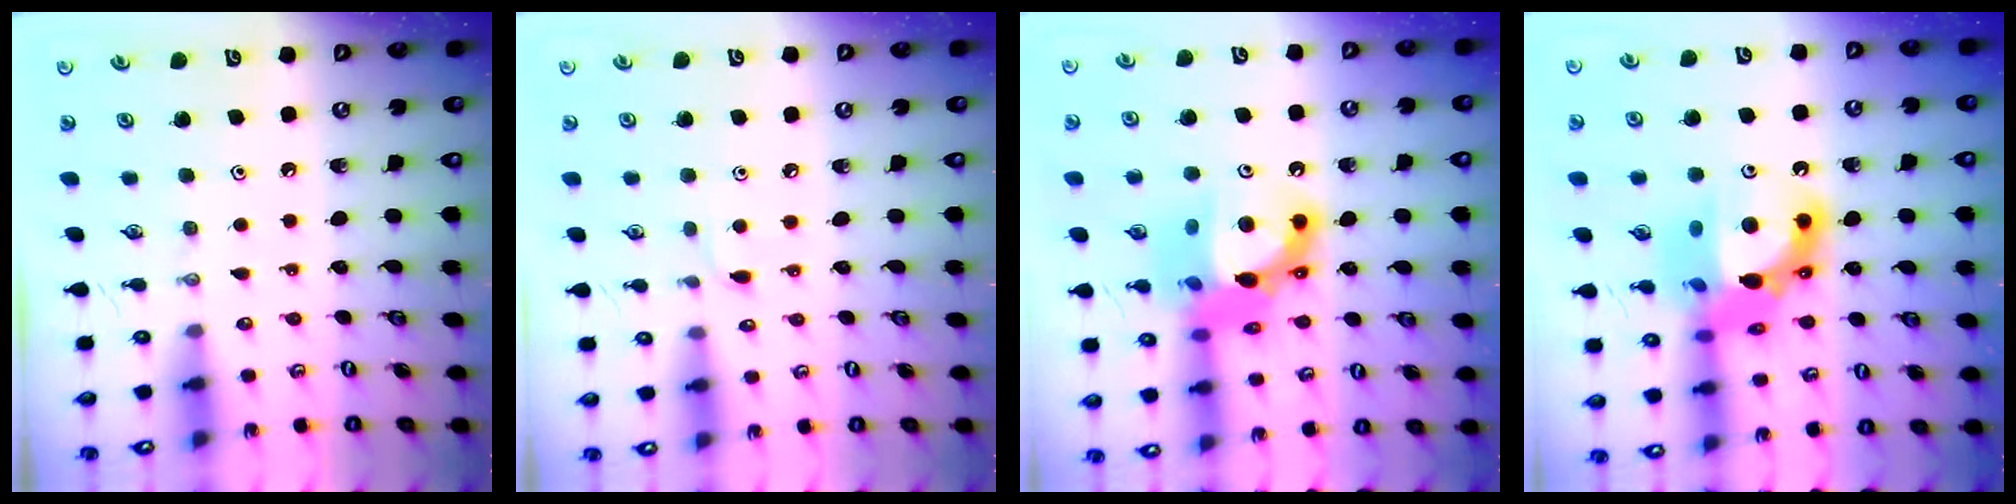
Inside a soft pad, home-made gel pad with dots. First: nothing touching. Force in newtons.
{"total": 2.8, "press": 2.7, "slide": 0.4}
{"total": 16.7, "press": 16.6, "slide": 1.9}
{"total": 17.3, "press": 17.2, "slide": 1.8}